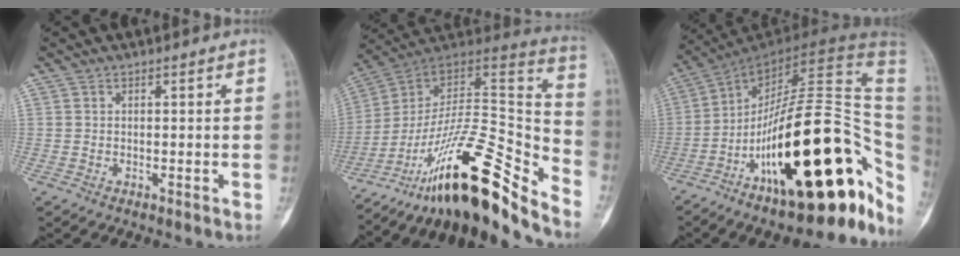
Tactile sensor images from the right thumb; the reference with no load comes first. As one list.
[{"total": 25.2, "force": [-18.1, 6.0, 16.5], "torque": [-0.209, 0.123, -0.297]}, {"total": 32.2, "force": [-9.2, 12.0, 28.4], "torque": [-0.354, 0.067, -0.137]}]